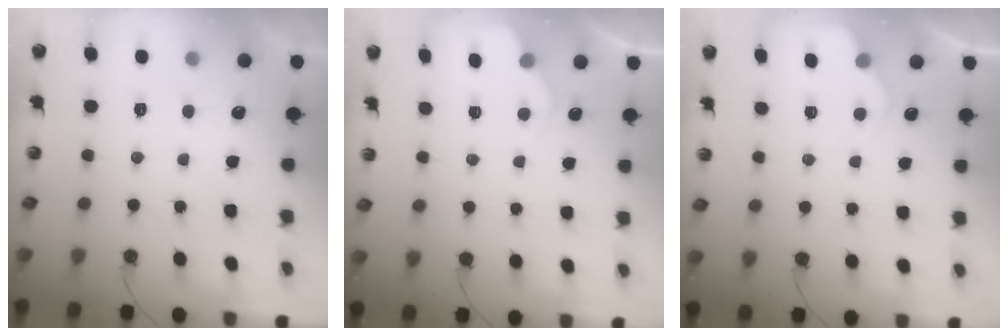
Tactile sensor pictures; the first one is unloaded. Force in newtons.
{"total": 3.0, "press": 2.9, "slide": 0.4}
{"total": 3.0, "press": 2.9, "slide": 0.4}